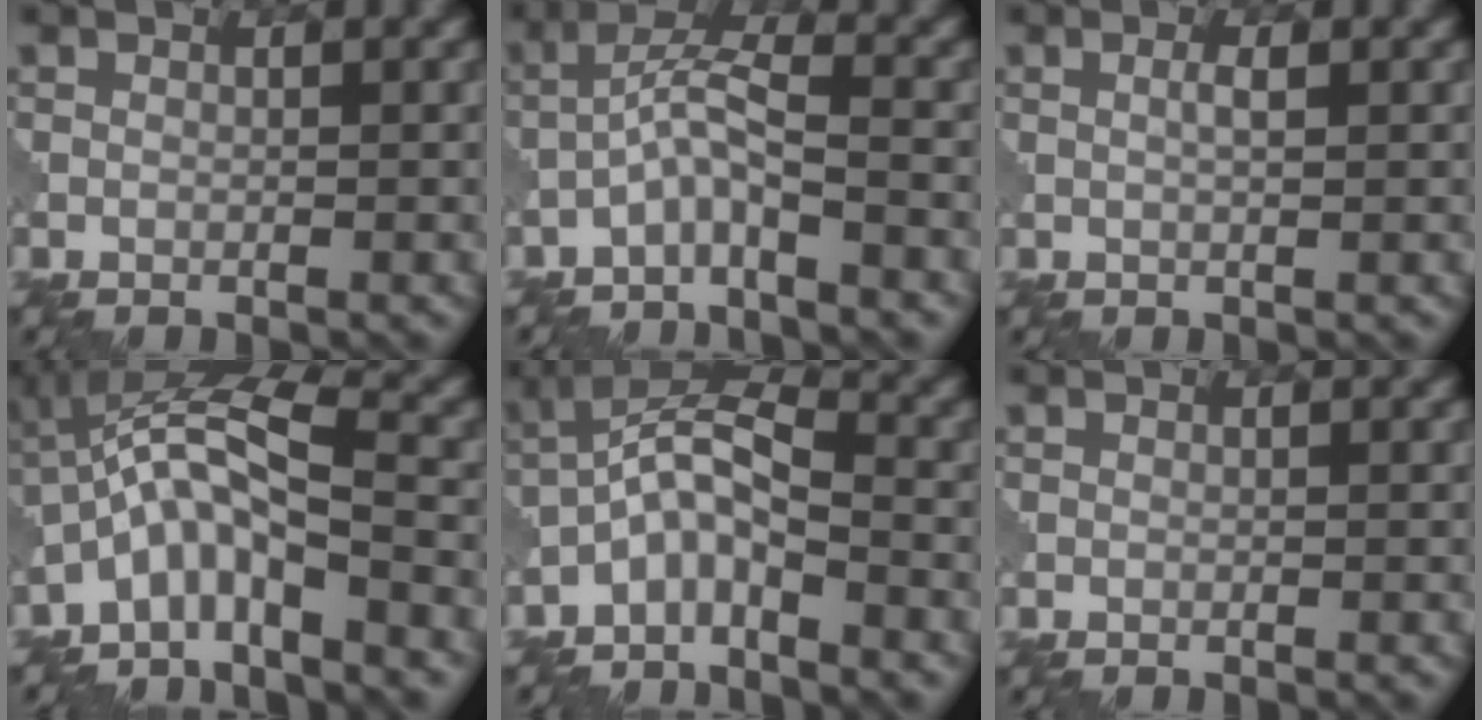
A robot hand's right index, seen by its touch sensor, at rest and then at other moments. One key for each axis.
{"total": 3.7, "fx": -2.1, "fy": 0.5, "fz": 3.0, "tx": -0.058, "ty": 0.017, "tz": -0.049}
{"total": 1.1, "fx": 0.2, "fy": 0.1, "fz": 1.1, "tx": -0.023, "ty": 0.004, "tz": 0.003}
{"total": 6.9, "fx": -2.9, "fy": 1.8, "fz": 6.0, "tx": -0.117, "ty": 0.019, "tz": -0.068}
{"total": 4.9, "fx": -2.4, "fy": 1.7, "fz": 3.9, "tx": -0.074, "ty": 0.020, "tz": -0.056}
{"total": 0.0}